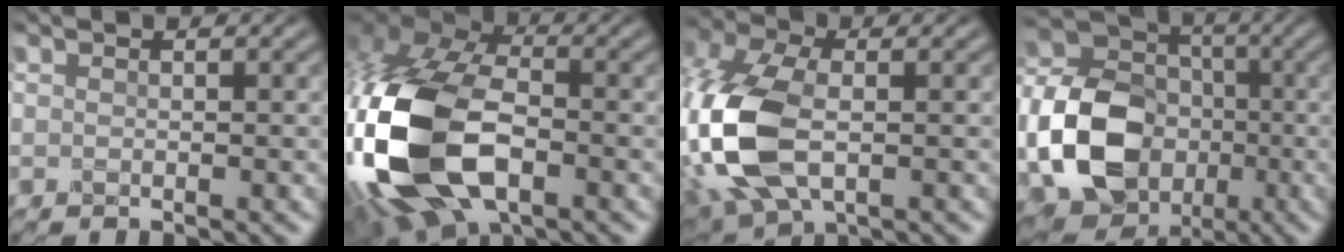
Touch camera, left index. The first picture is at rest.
{"total": 17.1, "force": [-4.3, 10.1, 13.2], "torque": [-0.306, -0.005, -0.098]}
{"total": 12.7, "force": [-2.2, 7.5, 10.1], "torque": [-0.265, -0.012, -0.046]}
{"total": 13.5, "force": [-3.7, 10.8, 7.2], "torque": [-0.149, -0.034, -0.077]}